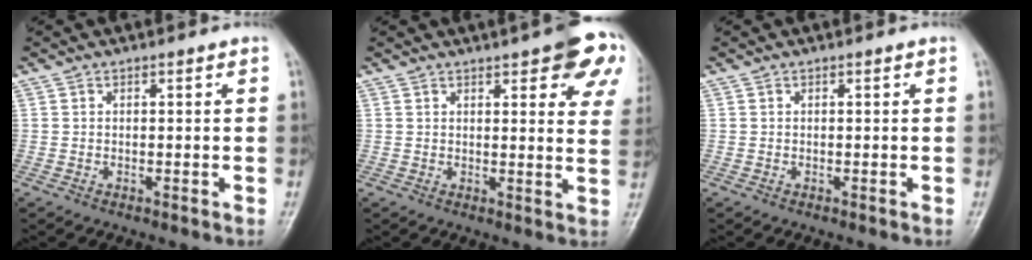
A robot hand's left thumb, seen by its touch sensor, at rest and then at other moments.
{"total": 15.4, "force": [8.5, 4.8, 11.9], "torque": [-0.122, -0.024, 0.094]}
{"total": 0.0}